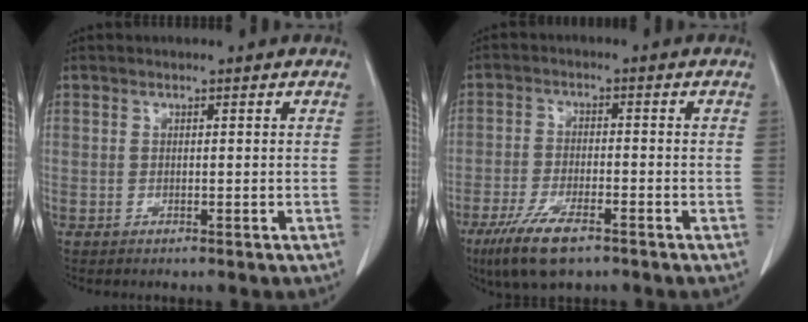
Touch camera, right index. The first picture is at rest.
{"total": 8.4, "force": [-5.4, 2.2, 6.0], "torque": [-0.118, -0.016, -0.094]}